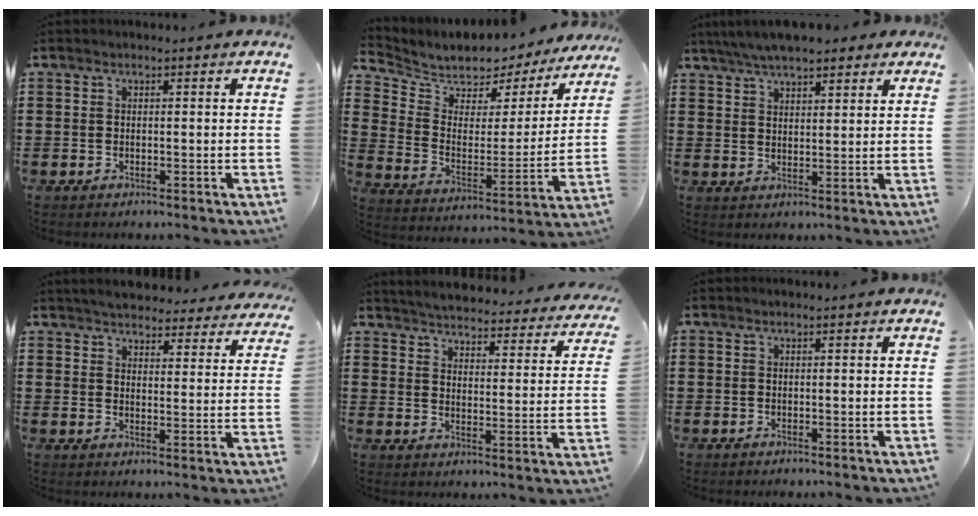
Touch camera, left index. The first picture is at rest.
{"total": 5.5, "force": [4.9, 2.3, 0.1], "torque": [-0.034, -0.048, 0.079]}
{"total": 5.5, "force": [4.9, 1.2, 2.3], "torque": [-0.058, -0.005, 0.089]}
{"total": 4.3, "force": [4.2, 0.1, 0.6], "torque": [-0.032, -0.026, 0.073]}
{"total": 4.0, "force": [4.0, -0.4, 0.4], "torque": [-0.033, -0.041, 0.062]}
{"total": 0.0}